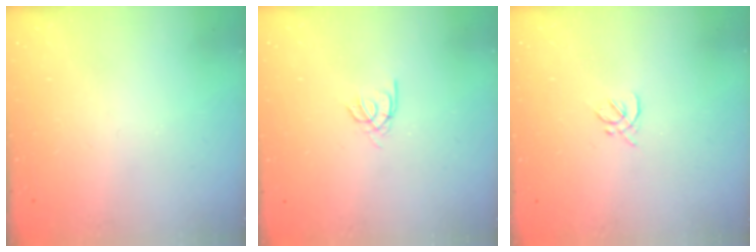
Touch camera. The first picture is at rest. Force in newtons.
{"total": 2.2, "press": 2.2, "slide": 0.2}
{"total": 2.0, "press": 1.9, "slide": 0.7}